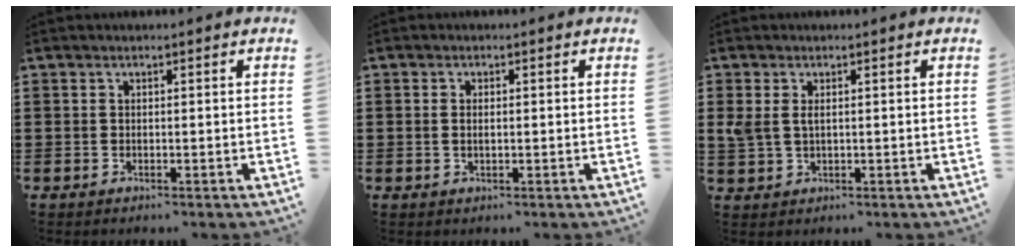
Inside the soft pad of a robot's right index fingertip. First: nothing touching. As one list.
[{"total": 1.3, "force": [0.1, 0.6, 1.2], "torque": [-0.024, 0.004, 0.000]}, {"total": 2.4, "force": [0.7, 1.4, 1.9], "torque": [-0.048, 0.004, 0.009]}]